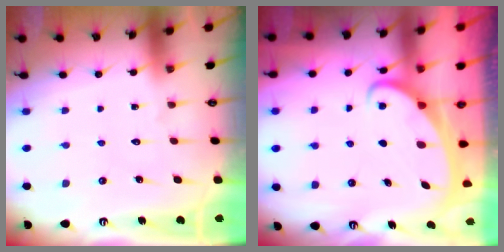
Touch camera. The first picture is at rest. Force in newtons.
{"total": 2.3, "press": 2.2, "slide": 0.4}